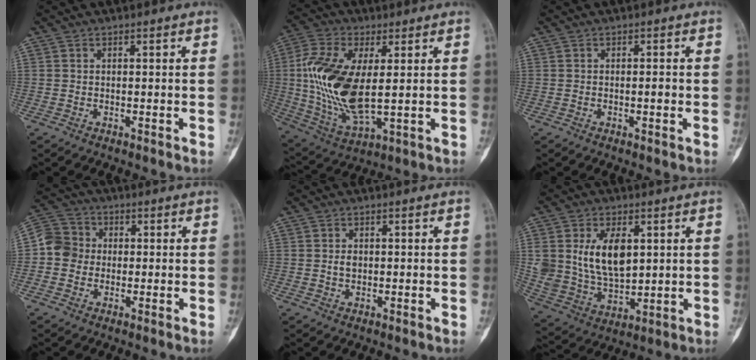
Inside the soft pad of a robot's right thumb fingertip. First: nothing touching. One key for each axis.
{"total": 17.8, "fx": 1.7, "fy": 8.3, "fz": 15.7, "tx": -0.331, "ty": -0.011, "tz": 0.038}
{"total": 1.7, "fx": -0.3, "fy": 0.4, "fz": 1.6, "tx": -0.025, "ty": -0.001, "tz": -0.004}
{"total": 6.8, "fx": -0.3, "fy": 6.3, "fz": 2.4, "tx": -0.028, "ty": 0.020, "tz": -0.019}
{"total": 1.6, "fx": 0.1, "fy": 1.2, "fz": 1.1, "tx": -0.016, "ty": 0.002, "tz": 0.002}
{"total": 12.9, "fx": 3.2, "fy": 7.8, "fz": 9.8, "tx": -0.165, "ty": -0.016, "tz": 0.075}